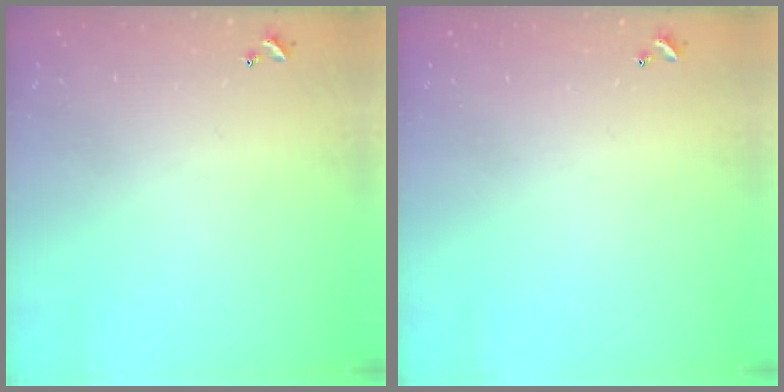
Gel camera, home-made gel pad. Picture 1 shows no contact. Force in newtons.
{"total": 0.0}